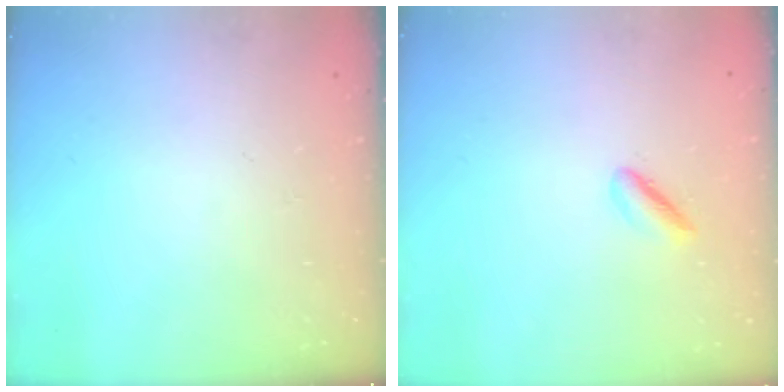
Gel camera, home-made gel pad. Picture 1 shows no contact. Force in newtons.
{"total": 1.8, "press": 1.7, "slide": 0.4}